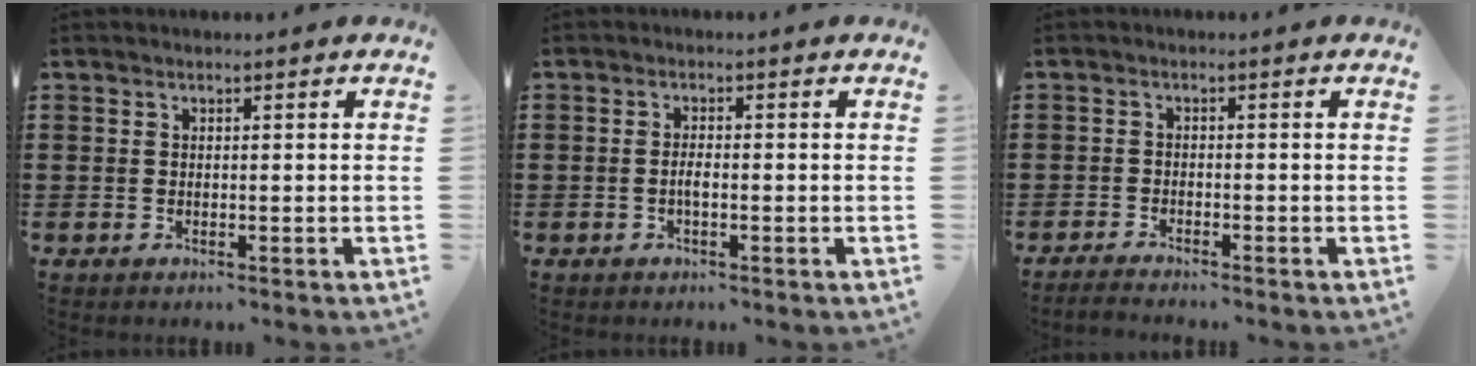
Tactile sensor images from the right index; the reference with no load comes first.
{"total": 1.5, "force": [-0.6, 0.4, 1.3], "torque": [-0.024, 0.002, -0.011]}
{"total": 1.6, "force": [-1.6, -0.1, 0.1], "torque": [-0.004, 0.001, -0.032]}